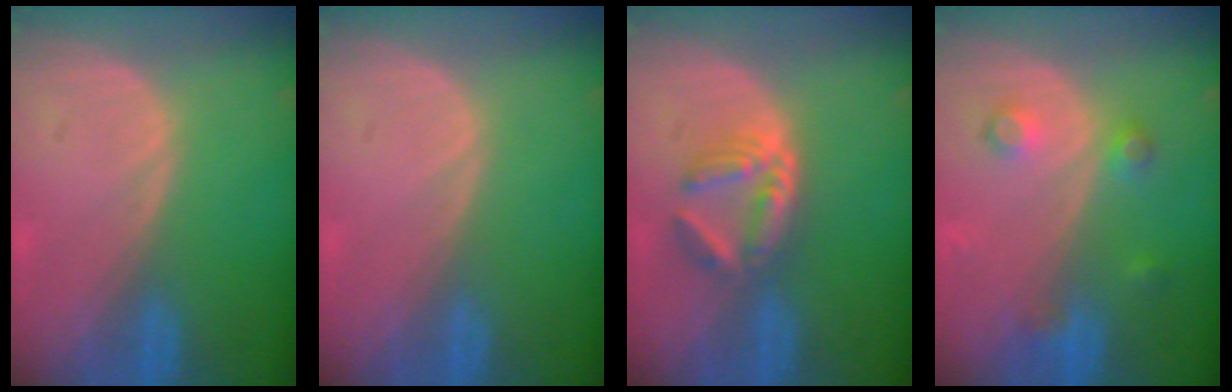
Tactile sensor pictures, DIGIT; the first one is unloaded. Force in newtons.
{"total": 0.0}
{"total": 6.0, "press": 5.2, "slide": 3.1}
{"total": 3.7, "press": 3.4, "slide": 1.6}